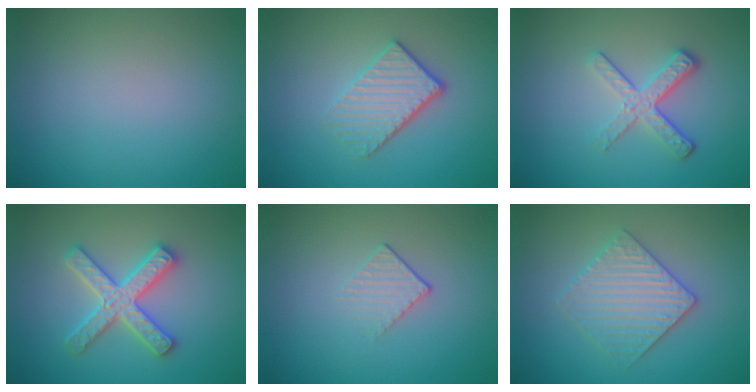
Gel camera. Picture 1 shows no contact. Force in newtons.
{"total": 3.8, "press": 3.1, "slide": 2.1}
{"total": 3.6, "press": 2.4, "slide": 2.6}
{"total": 3.7, "press": 3.6, "slide": 0.6}
{"total": 1.3, "press": 0.7, "slide": 1.1}
{"total": 3.5, "press": 3.4, "slide": 0.7}